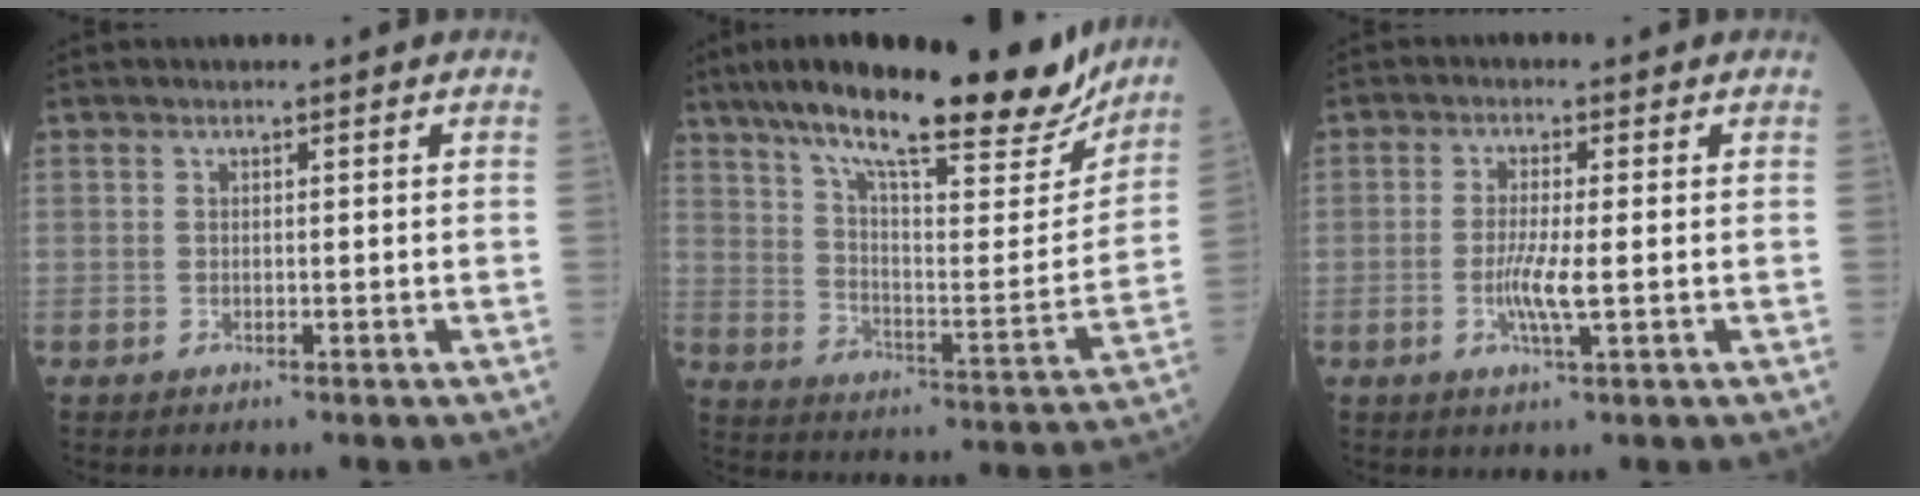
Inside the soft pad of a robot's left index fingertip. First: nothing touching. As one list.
[{"total": 25.8, "force": [20.7, 4.4, 14.8], "torque": [-0.242, 0.000, 0.298]}, {"total": 4.1, "force": [-0.8, 0.1, 4.0], "torque": [-0.086, -0.008, -0.016]}]